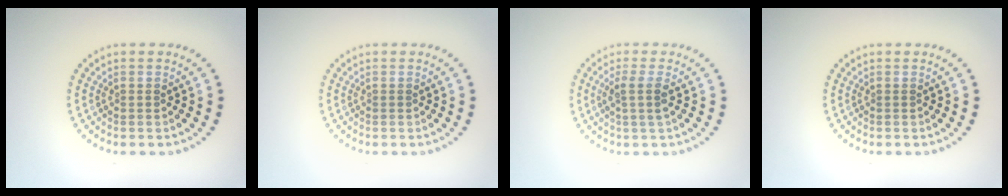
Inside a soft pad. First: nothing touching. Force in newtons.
{"total": 0.0}
{"total": 1.9, "press": 1.6, "slide": 1.0}
{"total": 0.0}